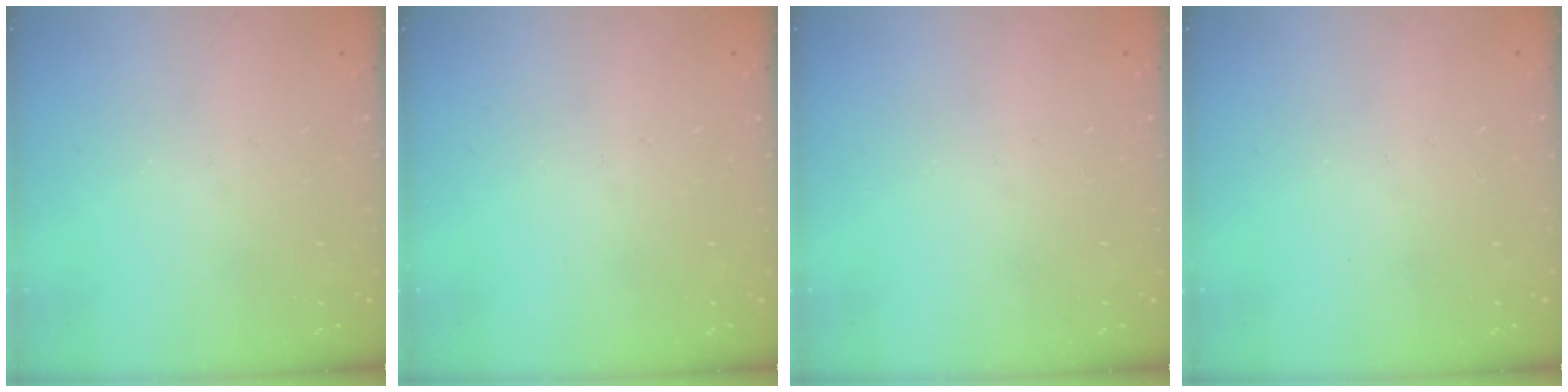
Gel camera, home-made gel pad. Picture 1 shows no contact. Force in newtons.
{"total": 0.0}
{"total": 0.0}
{"total": 0.0}